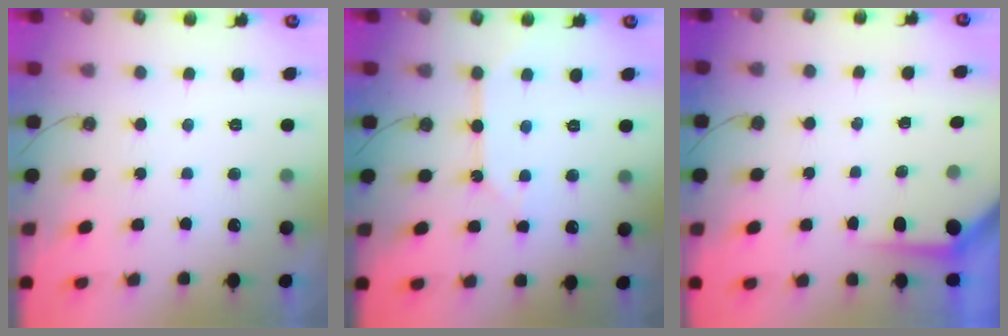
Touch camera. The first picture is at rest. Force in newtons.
{"total": 6.7, "press": 6.6, "slide": 0.8}
{"total": 3.7, "press": 3.7, "slide": 0.4}